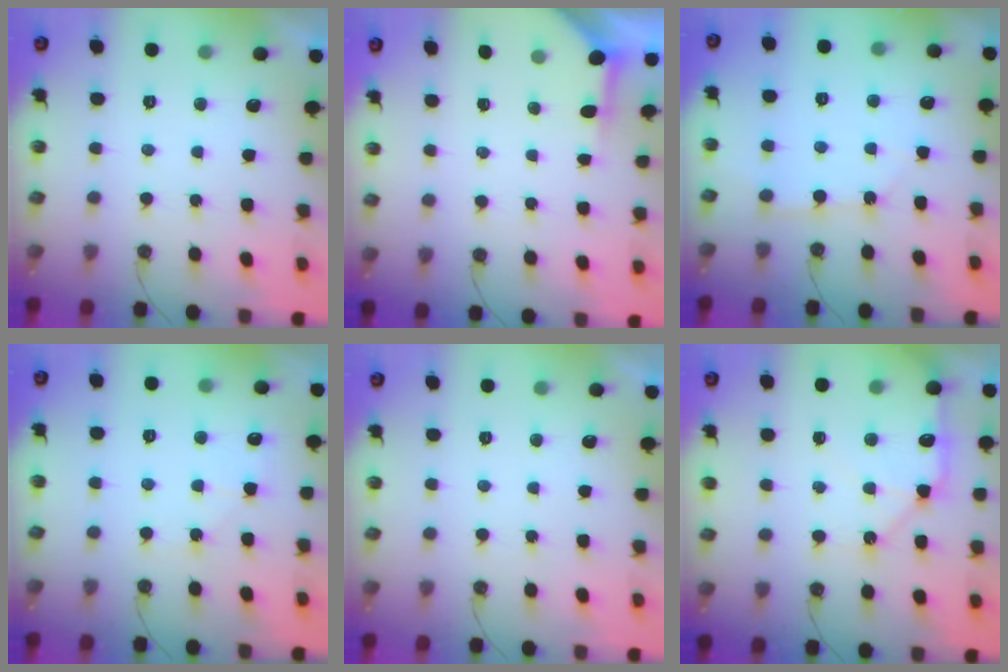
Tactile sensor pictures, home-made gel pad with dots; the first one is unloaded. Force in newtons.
{"total": 3.4, "press": 3.3, "slide": 0.4}
{"total": 6.0, "press": 5.9, "slide": 0.8}
{"total": 4.7, "press": 4.7, "slide": 0.6}
{"total": 0.0}
{"total": 11.1, "press": 11.0, "slide": 1.4}